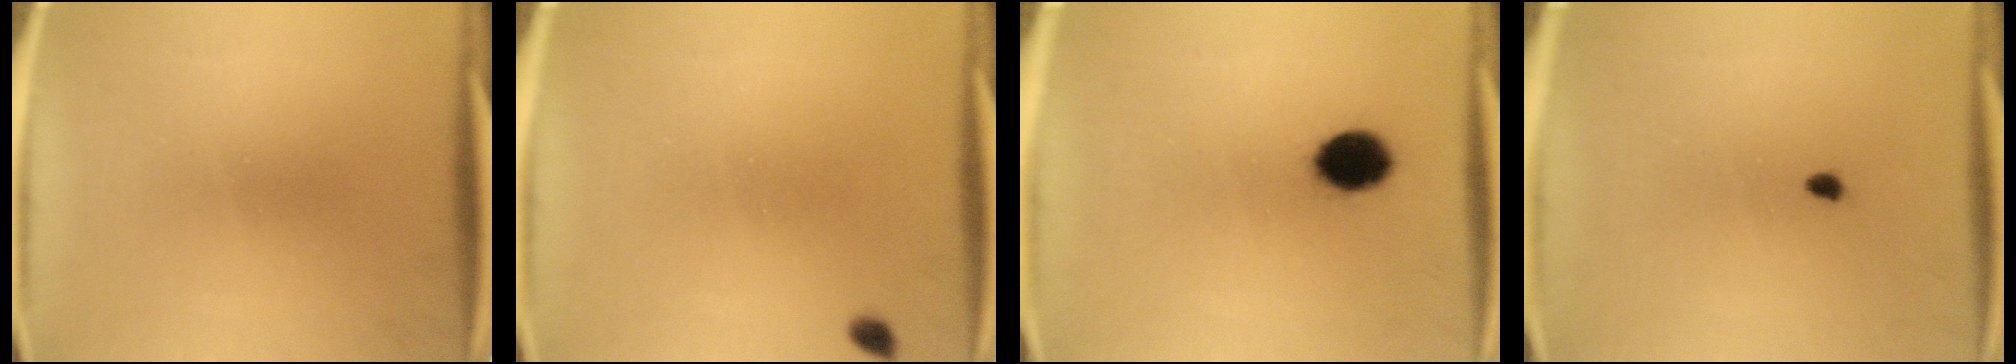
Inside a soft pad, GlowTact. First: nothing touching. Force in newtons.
{"total": 1.1}
{"total": 8.2}
{"total": 0.7}